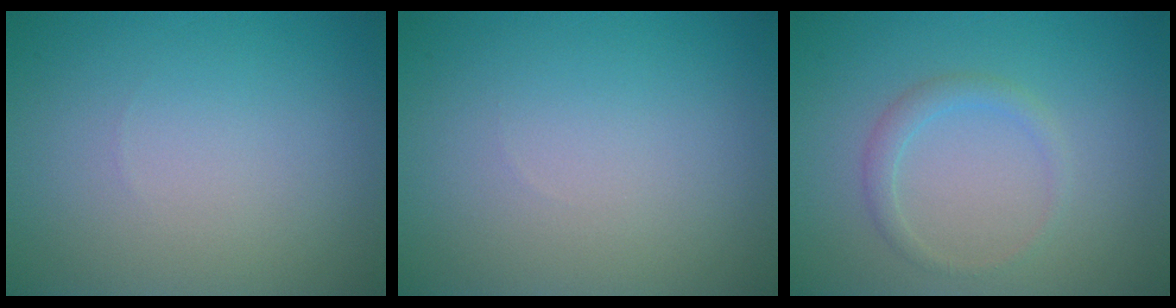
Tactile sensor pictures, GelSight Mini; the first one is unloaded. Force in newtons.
{"total": 0.0}
{"total": 1.5, "press": 1.5, "slide": 0.1}